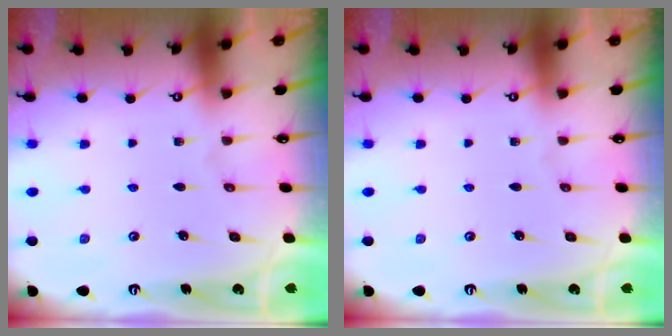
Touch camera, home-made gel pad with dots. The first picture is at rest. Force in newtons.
{"total": 0.0}